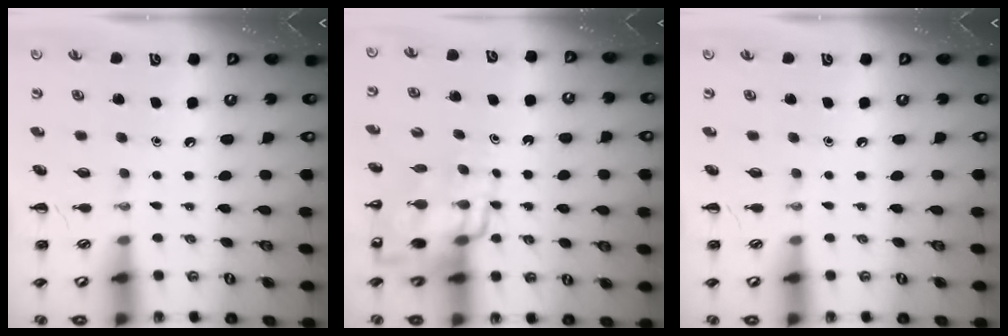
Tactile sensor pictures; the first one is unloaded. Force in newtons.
{"total": 14.4, "press": 13.8, "slide": 3.9}
{"total": 0.0}